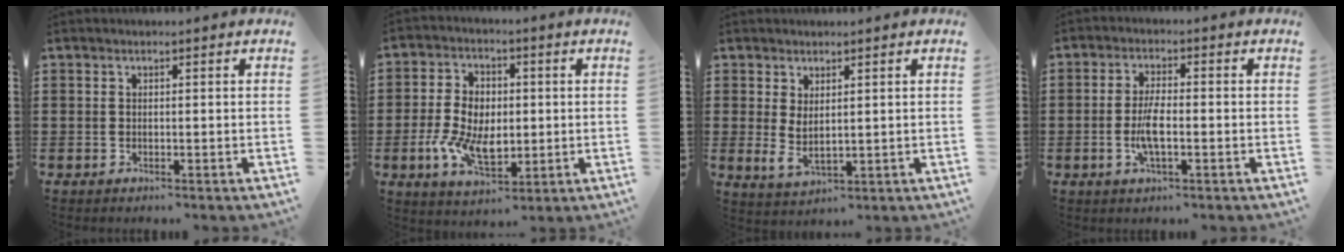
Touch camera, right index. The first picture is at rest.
{"total": 8.7, "force": [-1.3, 5.5, 6.6], "torque": [-0.146, 0.012, -0.025]}
{"total": 3.2, "force": [1.3, 1.4, 2.6], "torque": [-0.060, -0.001, 0.023]}
{"total": 5.0, "force": [-1.2, 1.5, 4.6], "torque": [-0.098, -0.002, -0.027]}